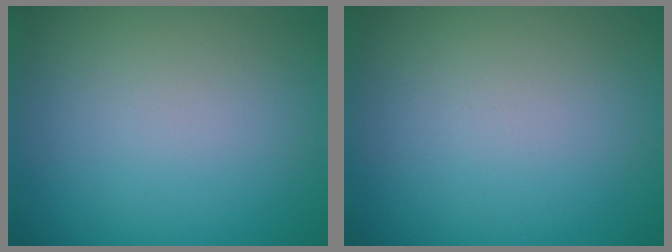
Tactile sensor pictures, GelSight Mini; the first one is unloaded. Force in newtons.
{"total": 0.0}